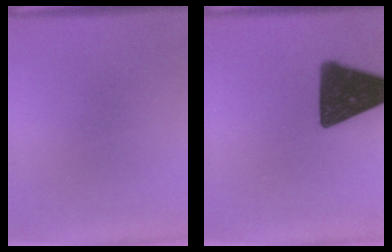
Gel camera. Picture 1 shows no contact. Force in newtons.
{"total": 17.4}